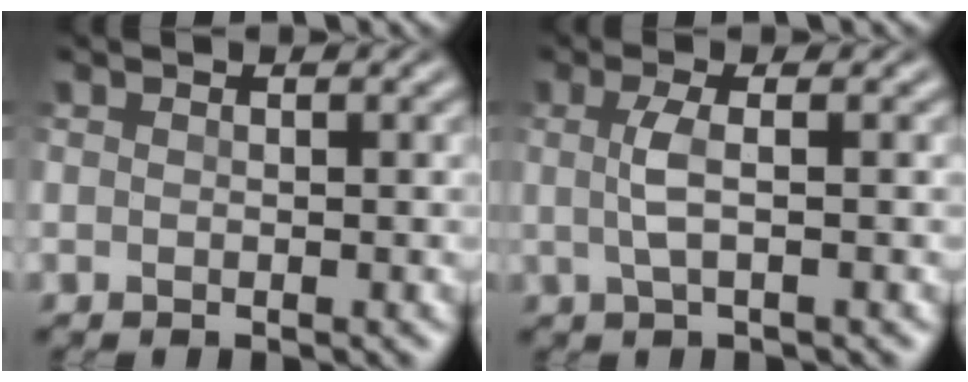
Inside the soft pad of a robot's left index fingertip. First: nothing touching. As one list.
[{"total": 2.2, "force": [0.1, 0.2, 2.2], "torque": [-0.052, 0.000, 0.001]}]